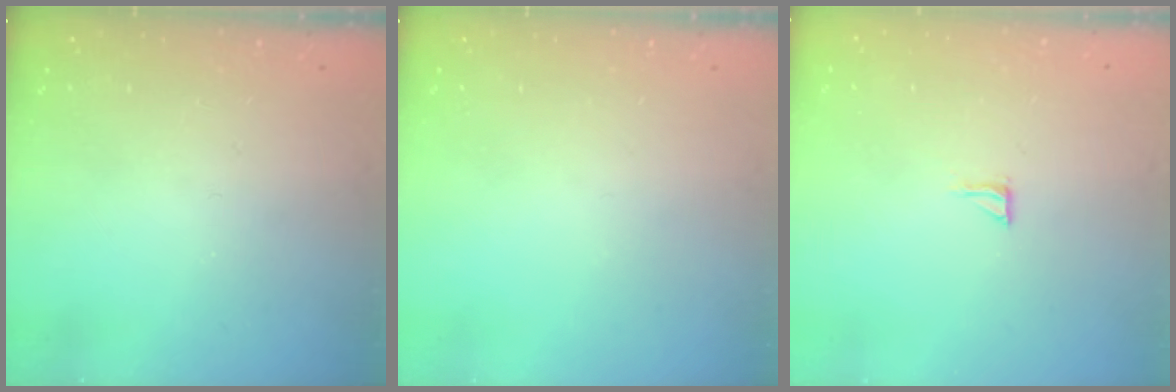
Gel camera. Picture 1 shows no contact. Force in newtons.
{"total": 0.0}
{"total": 3.6, "press": 3.6, "slide": 0.4}